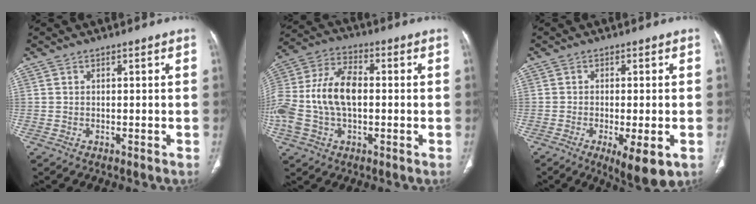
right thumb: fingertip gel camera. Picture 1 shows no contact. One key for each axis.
{"total": 16.6, "fx": -0.7, "fy": 9.7, "fz": 13.4, "tx": -0.302, "ty": 0.029, "tz": -0.015}
{"total": 5.6, "fx": -1.9, "fy": 1.6, "fz": 5.0, "tx": -0.080, "ty": -0.014, "tz": -0.027}